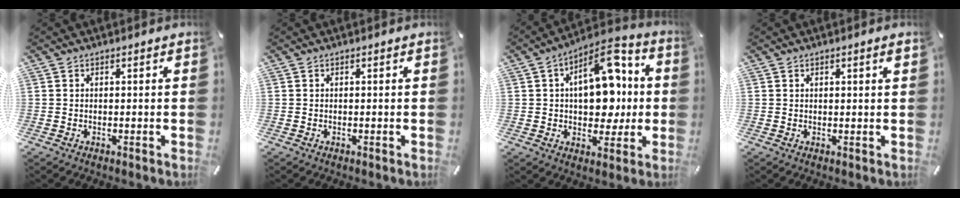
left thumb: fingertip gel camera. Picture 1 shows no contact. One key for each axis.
{"total": 0.0}
{"total": 16.4, "fx": 2.1, "fy": 10.1, "fz": 12.8, "tx": -0.177, "ty": -0.001, "tz": 0.037}
{"total": 1.4, "fx": 0.7, "fy": 0.2, "fz": 1.3, "tx": -0.025, "ty": 0.001, "tz": 0.010}